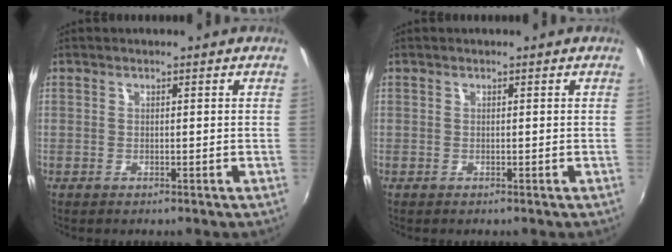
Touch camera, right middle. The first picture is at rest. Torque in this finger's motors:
{"motor_torque": [-0.15, -0.02, -0.01, 0.01]}